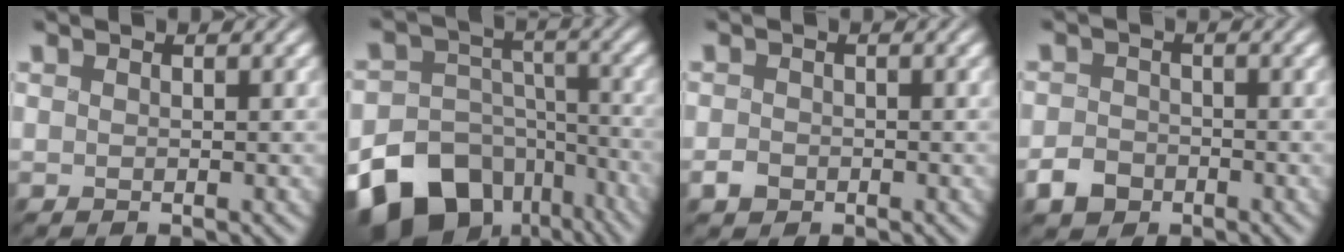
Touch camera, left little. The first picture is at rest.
{"total": 17.3, "force": [-11.0, 11.8, 6.1], "torque": [-0.119, -0.049, -0.183]}
{"total": 1.3, "force": [-0.8, 0.9, 0.3], "torque": [-0.002, -0.005, -0.019]}
{"total": 2.6, "force": [-1.8, 1.8, 0.7], "torque": [-0.005, -0.004, -0.041]}